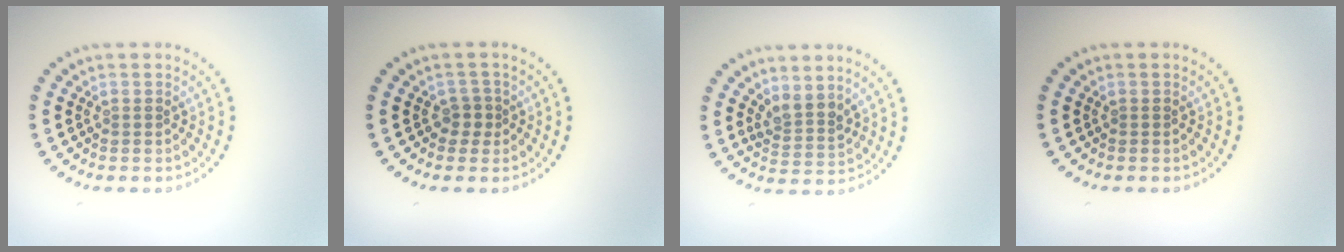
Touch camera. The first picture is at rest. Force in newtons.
{"total": 1.3, "press": 1.1, "slide": 0.7}
{"total": 2.3, "press": 1.8, "slide": 1.4}
{"total": 0.0}